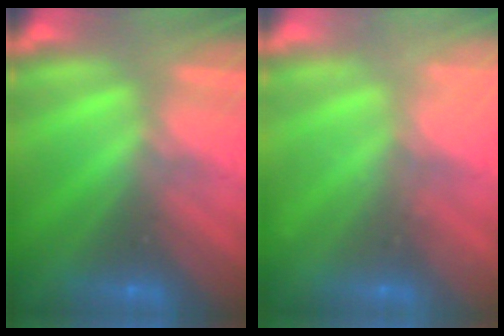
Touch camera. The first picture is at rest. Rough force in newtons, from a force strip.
{"total": 2.2}